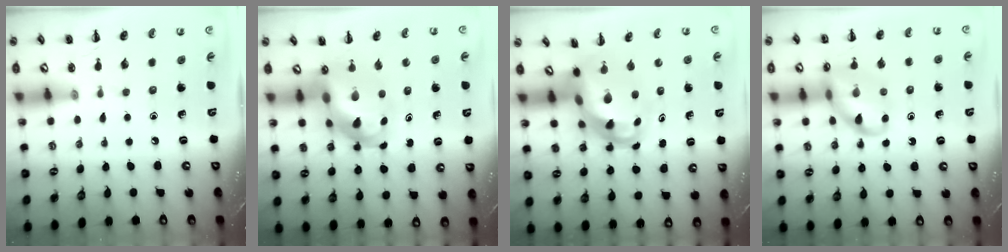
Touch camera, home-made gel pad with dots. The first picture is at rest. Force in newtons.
{"total": 8.2, "press": 7.9, "slide": 2.3}
{"total": 6.1, "press": 5.9, "slide": 1.4}
{"total": 12.6, "press": 12.4, "slide": 2.0}